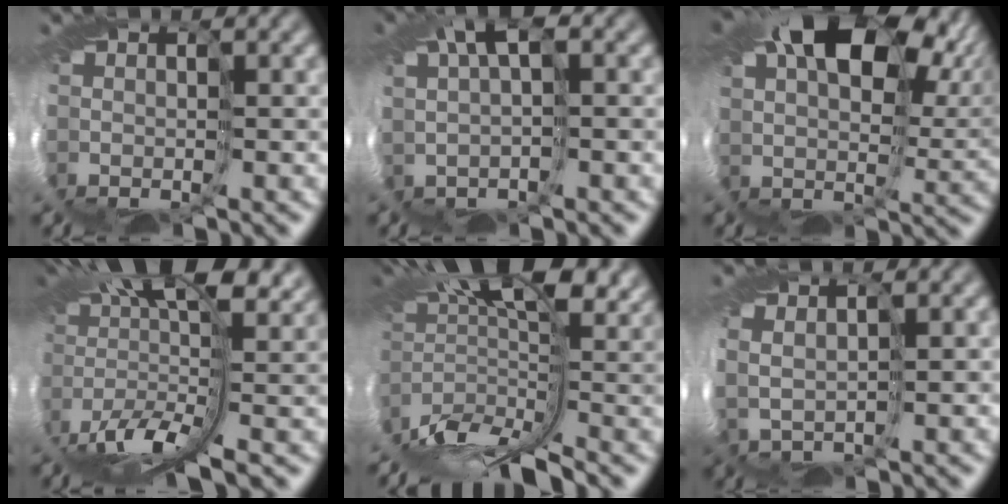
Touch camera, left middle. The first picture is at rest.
{"total": 2.0, "force": [1.1, -0.2, 1.6], "torque": [-0.040, 0.018, 0.010]}
{"total": 13.7, "force": [6.7, 7.2, 9.5], "torque": [-0.150, 0.034, 0.109]}
{"total": 10.8, "force": [1.8, 4.2, 9.7], "torque": [-0.193, -0.009, 0.037]}
{"total": 10.6, "force": [-2.8, 3.3, 9.6], "torque": [-0.174, -0.002, -0.048]}
{"total": 1.2, "force": [1.2, 0.0, 0.3], "torque": [-0.025, 0.017, 0.025]}